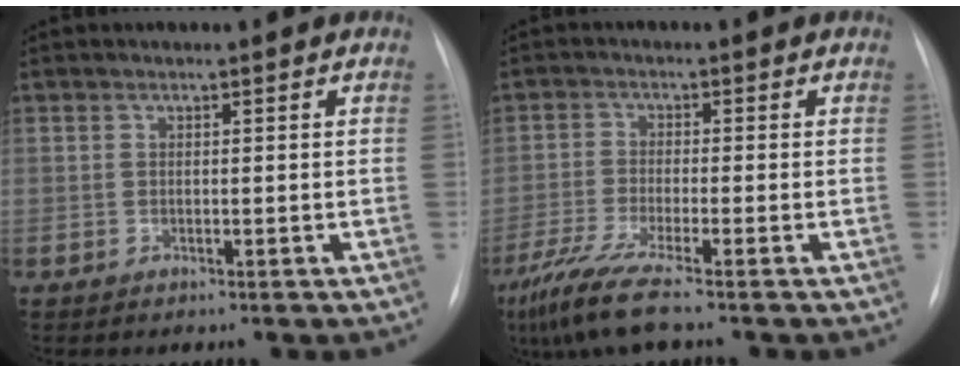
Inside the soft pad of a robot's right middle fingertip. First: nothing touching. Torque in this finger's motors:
{"motor_torque": [1.21, -0.93, 0.42, 0.16]}